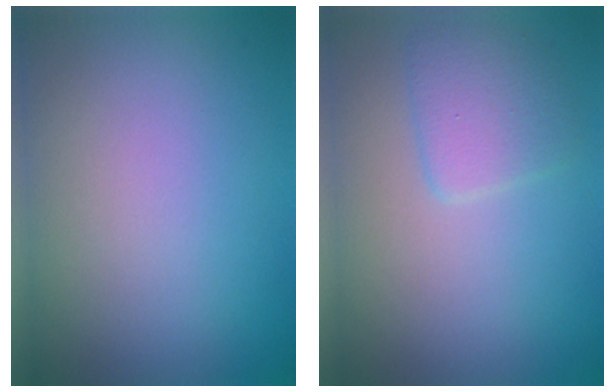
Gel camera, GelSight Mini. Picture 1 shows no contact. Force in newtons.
{"total": 2.3, "press": 2.3, "slide": 0.1}